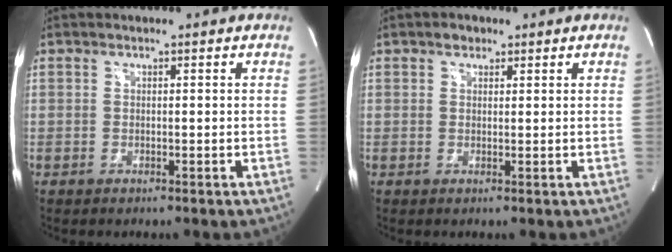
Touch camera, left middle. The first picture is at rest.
{"total": 1.6, "force": [1.1, 1.0, 0.6], "torque": [-0.013, 0.004, 0.017]}